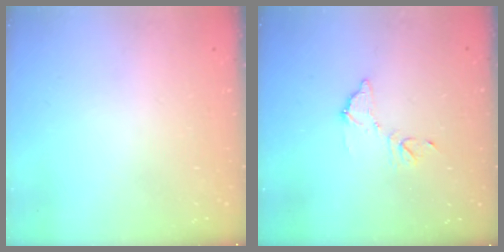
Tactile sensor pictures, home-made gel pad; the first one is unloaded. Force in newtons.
{"total": 9.5, "press": 9.5, "slide": 0.4}